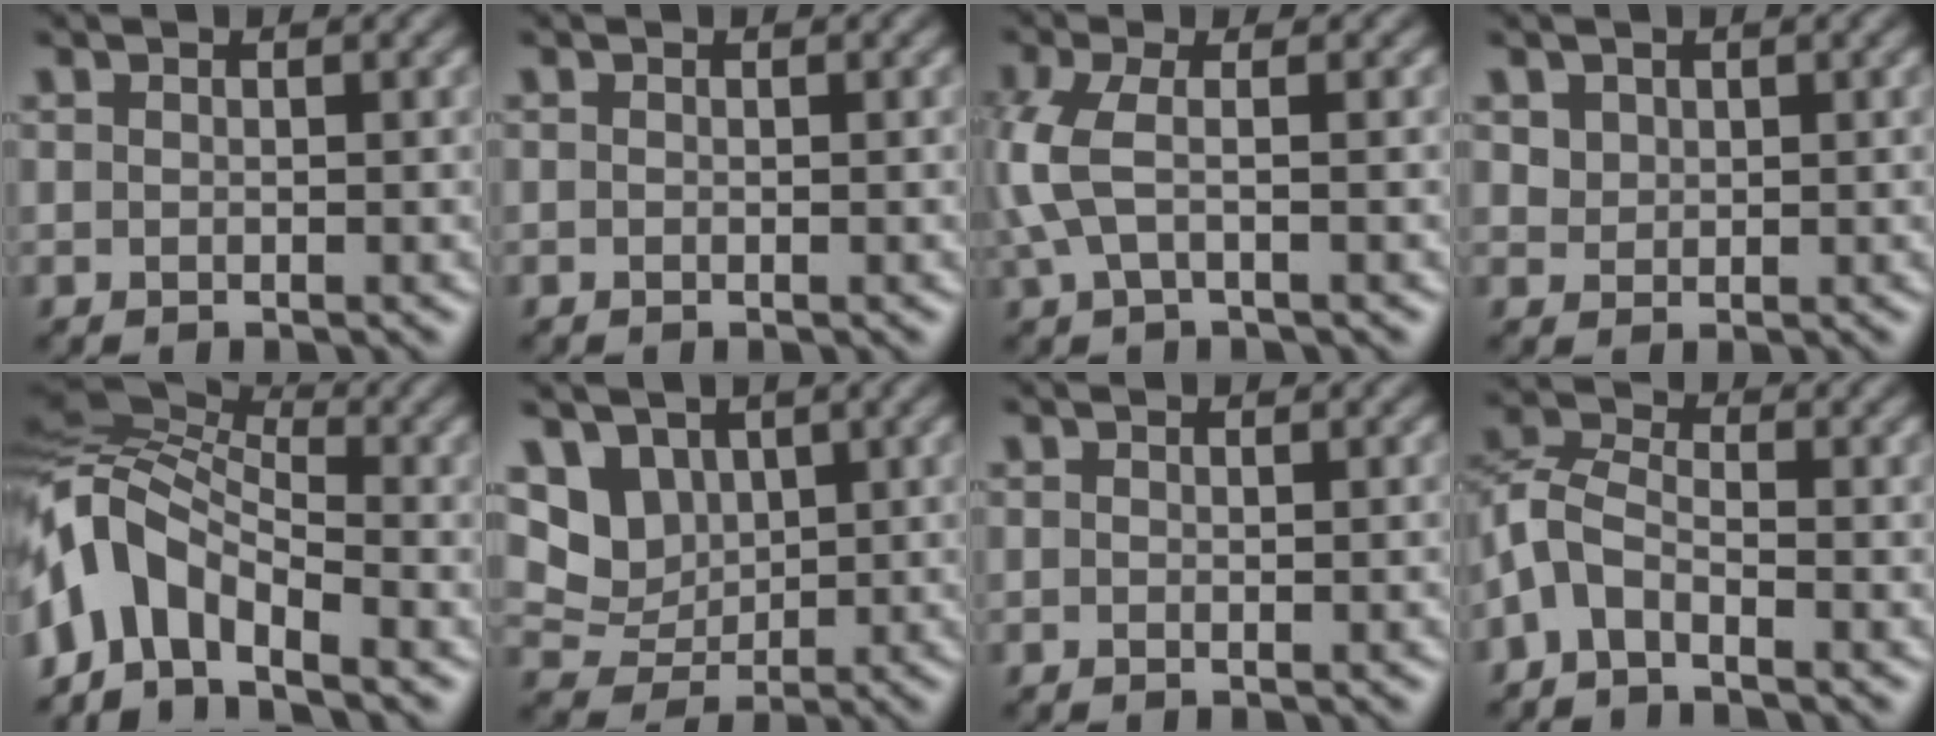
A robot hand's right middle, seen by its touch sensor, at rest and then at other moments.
{"total": 0.0}
{"total": 3.2, "force": [0.1, 1.2, 3.0], "torque": [-0.086, 0.001, 0.001]}
{"total": 1.1, "force": [0.8, 0.7, -0.2], "torque": [0.001, -0.001, 0.021]}
{"total": 8.5, "force": [-3.5, 4.8, 6.0], "torque": [-0.112, 0.023, -0.084]}
{"total": 3.9, "force": [2.1, 3.0, 1.2], "torque": [-0.035, -0.015, 0.058]}
{"total": 0.6, "force": [-0.2, 0.1, 0.5], "torque": [-0.004, -0.002, 0.001]}
{"total": 3.3, "force": [-2.1, 1.6, 2.0], "torque": [-0.050, 0.006, -0.051]}